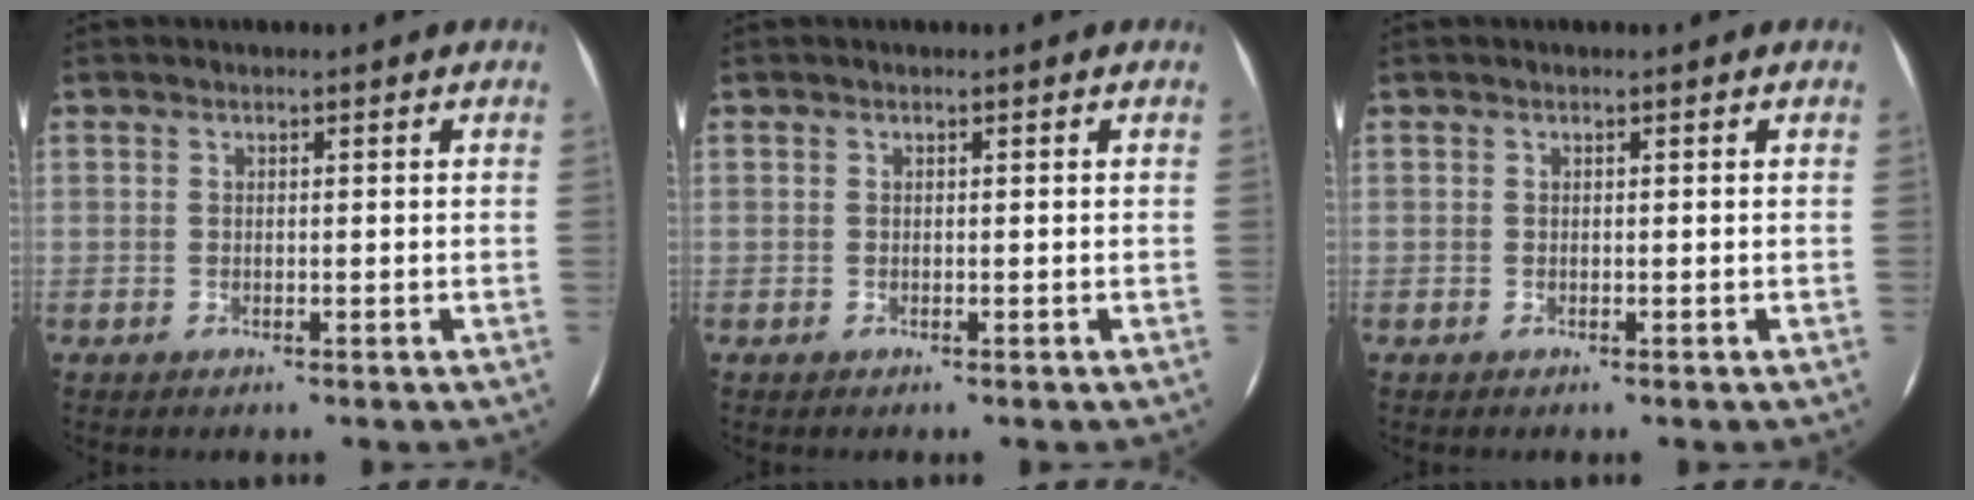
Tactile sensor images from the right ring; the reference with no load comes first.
{"total": 0.0}
{"total": 0.0}